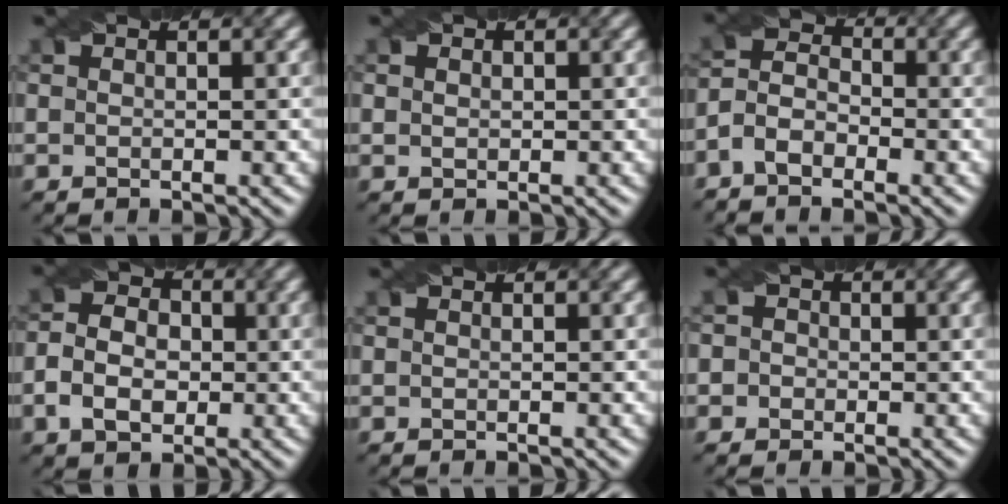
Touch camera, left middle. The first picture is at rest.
{"total": 1.0, "force": [0.5, 0.8, 0.5], "torque": [-0.007, 0.003, 0.008]}
{"total": 3.6, "force": [-2.4, 1.8, 1.9], "torque": [-0.041, 0.009, -0.056]}
{"total": 5.0, "force": [-0.8, 3.9, 3.1], "torque": [-0.060, 0.004, -0.018]}
{"total": 0.0}
{"total": 2.4, "force": [0.4, 2.2, 0.8], "torque": [0.012, 0.019, -0.021]}